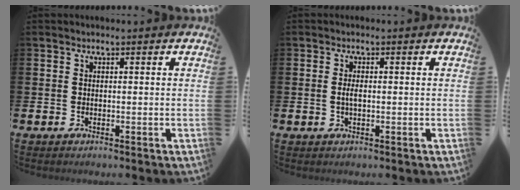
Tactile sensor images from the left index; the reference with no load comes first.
{"total": 1.7, "force": [0.0, 0.6, 1.5], "torque": [-0.023, 0.000, -0.004]}